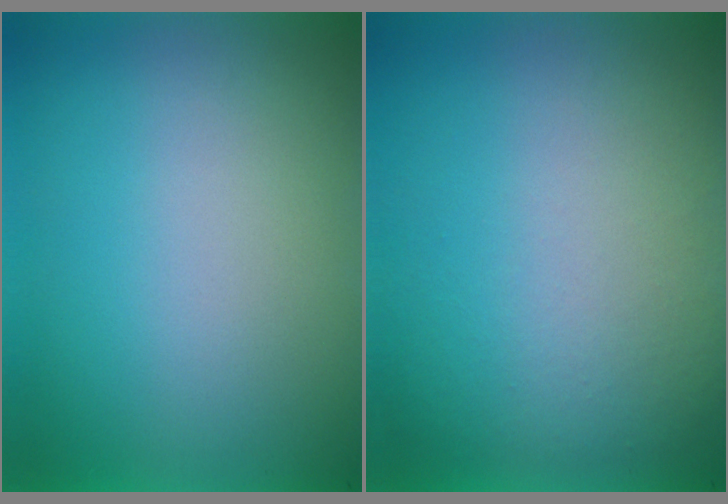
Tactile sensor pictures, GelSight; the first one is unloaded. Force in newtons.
{"total": 3.0}